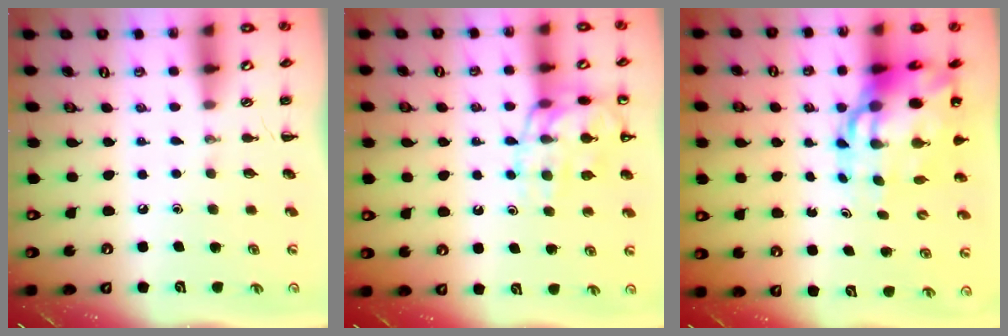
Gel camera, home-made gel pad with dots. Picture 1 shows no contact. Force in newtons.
{"total": 15.3, "press": 15.1, "slide": 2.3}
{"total": 14.4, "press": 13.9, "slide": 4.0}